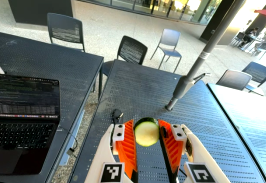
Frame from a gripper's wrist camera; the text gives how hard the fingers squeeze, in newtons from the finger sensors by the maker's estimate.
{"total": 11.2, "left": 11.7, "right": 10.8}